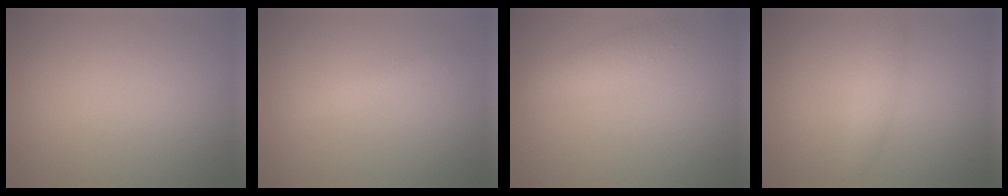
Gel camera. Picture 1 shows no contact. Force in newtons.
{"total": 1.3, "press": 1.3, "slide": 0.0}
{"total": 3.7, "press": 3.7, "slide": 0.2}
{"total": 1.5, "press": 1.5, "slide": 0.0}